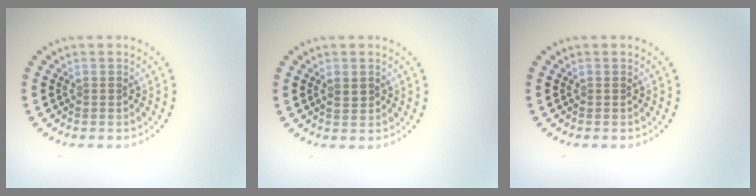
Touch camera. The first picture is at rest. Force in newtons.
{"total": 0.7, "press": 0.7, "slide": 0.3}
{"total": 0.0}